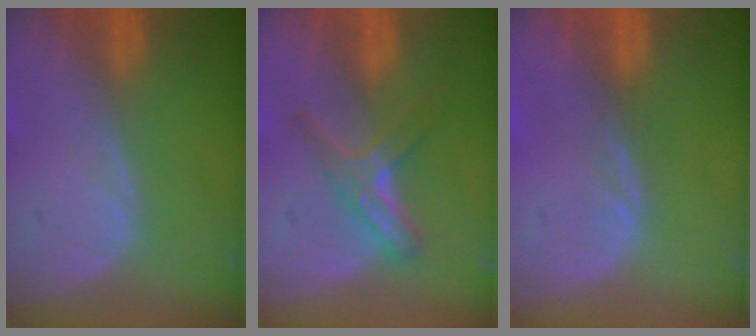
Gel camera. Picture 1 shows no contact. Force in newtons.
{"total": 5.6, "press": 4.9, "slide": 2.6}
{"total": 1.0, "press": 0.8, "slide": 0.7}